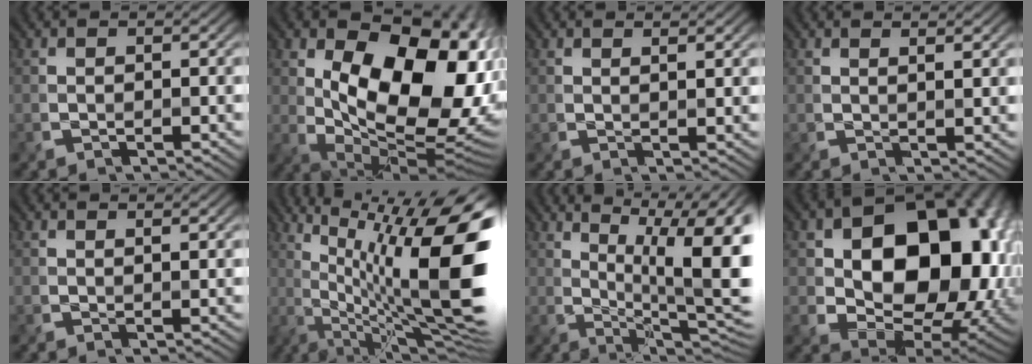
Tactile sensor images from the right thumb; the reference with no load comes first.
{"total": 17.6, "force": [3.4, 10.3, 13.9], "torque": [-0.203, -0.010, 0.061]}
{"total": 1.4, "force": [1.0, 0.3, 0.9], "torque": [-0.017, -0.002, 0.016]}
{"total": 1.7, "force": [1.1, 0.3, 1.2], "torque": [-0.020, -0.003, 0.019]}
{"total": 1.1, "force": [0.9, 0.2, 0.6], "torque": [-0.012, -0.002, 0.014]}
{"total": 19.1, "force": [3.2, 6.0, 17.8], "torque": [-0.253, 0.015, 0.064]}
{"total": 14.6, "force": [3.5, 4.8, 13.3], "torque": [-0.176, 0.014, 0.055]}
{"total": 20.4, "force": [3.0, 15.0, 13.5], "torque": [-0.180, -0.008, 0.080]}